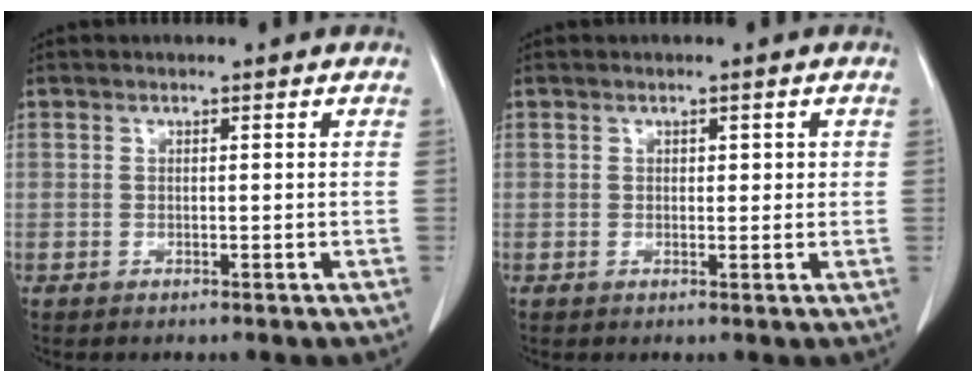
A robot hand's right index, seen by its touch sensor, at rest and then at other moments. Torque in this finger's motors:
{"motor_torque": [-0.02, -0.04, -0.09, -0.01]}